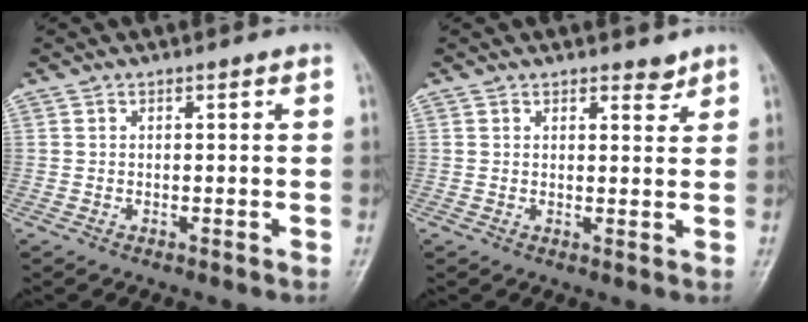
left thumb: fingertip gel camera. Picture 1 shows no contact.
{"total": 2.3, "force": [1.9, 1.0, 0.9], "torque": [0.002, -0.013, 0.025]}